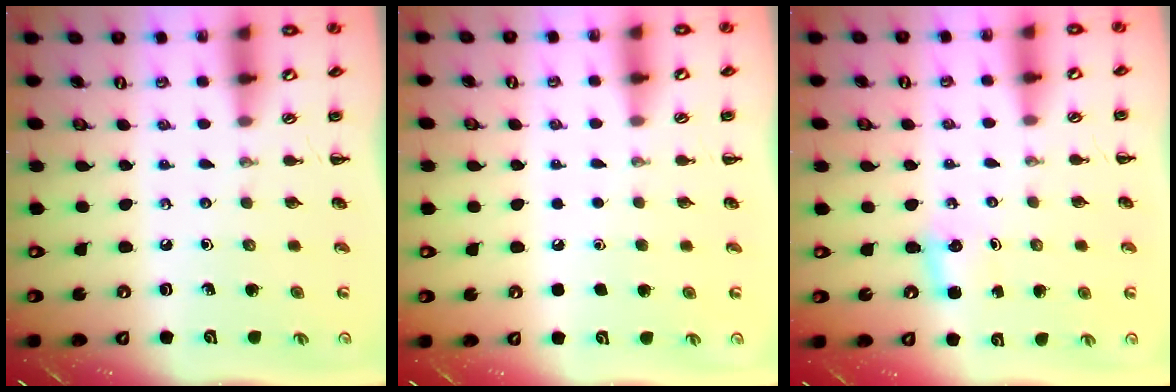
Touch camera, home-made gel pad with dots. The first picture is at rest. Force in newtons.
{"total": 1.7, "press": 1.7, "slide": 0.1}
{"total": 2.8, "press": 2.6, "slide": 0.9}